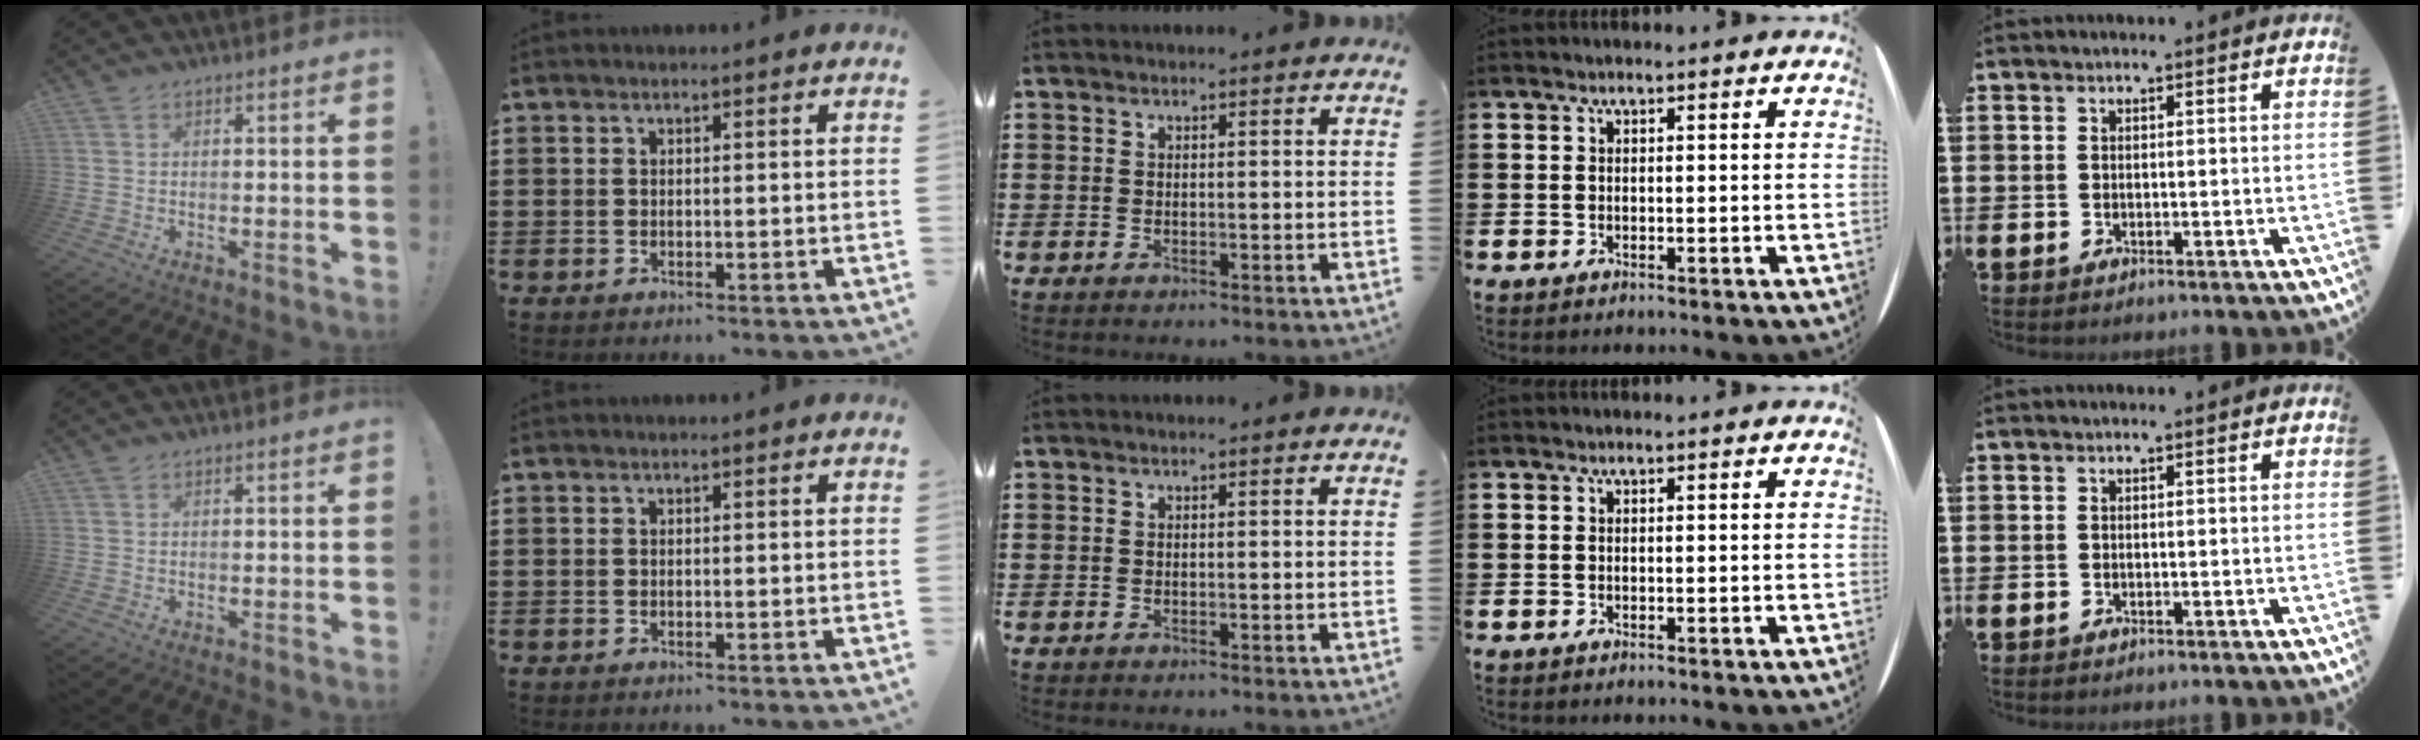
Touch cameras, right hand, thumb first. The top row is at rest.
{}